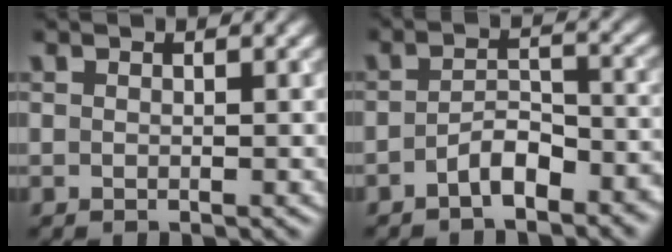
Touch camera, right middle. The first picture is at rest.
{"total": 4.0, "force": [-2.3, 1.8, 2.7], "torque": [-0.045, 0.008, -0.040]}